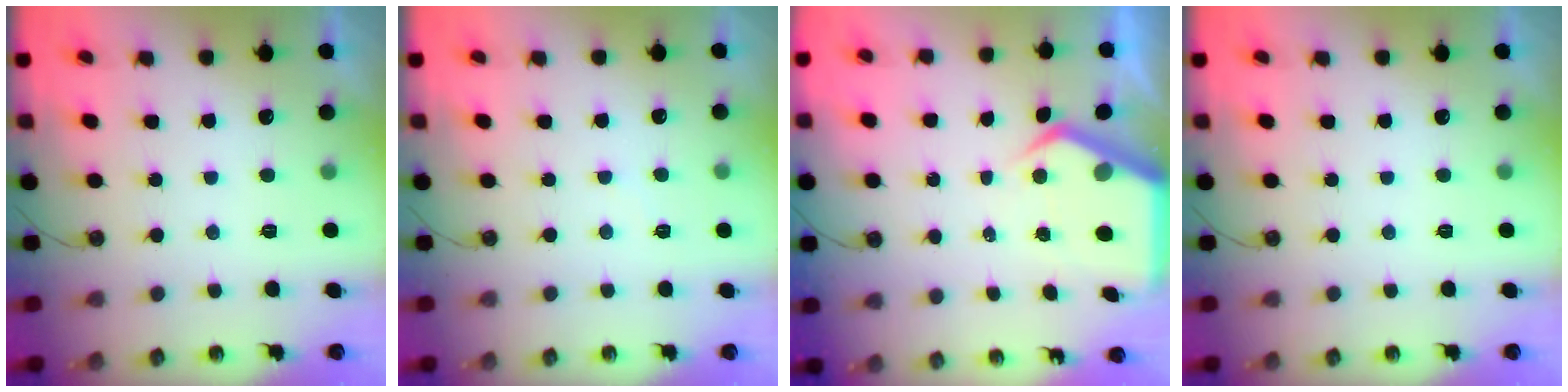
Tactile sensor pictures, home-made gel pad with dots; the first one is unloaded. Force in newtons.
{"total": 3.5, "press": 3.5, "slide": 0.4}
{"total": 6.2, "press": 6.2, "slide": 0.6}
{"total": 0.0}